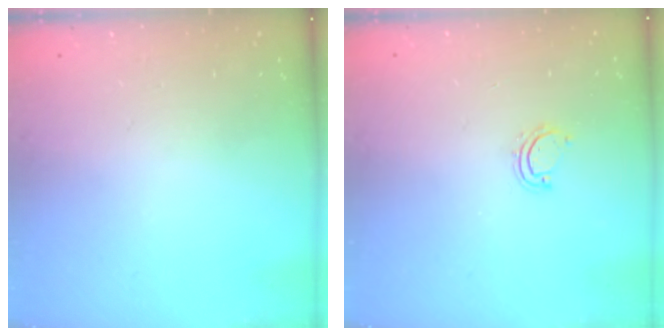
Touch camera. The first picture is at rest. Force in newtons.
{"total": 4.5, "press": 4.4, "slide": 0.4}